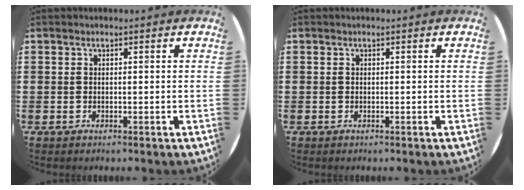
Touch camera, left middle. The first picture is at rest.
{"total": 0.0}